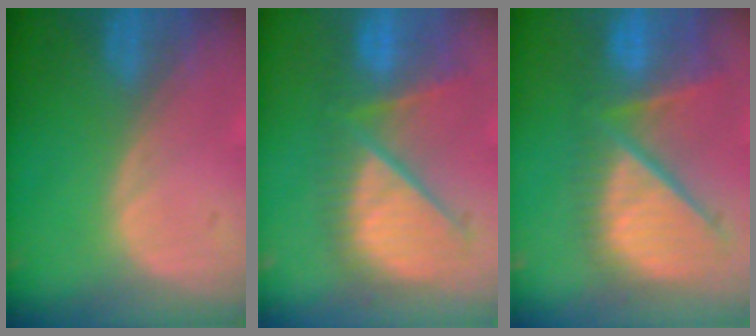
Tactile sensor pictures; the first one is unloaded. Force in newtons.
{"total": 10.5, "press": 9.7, "slide": 3.8}
{"total": 12.3, "press": 10.6, "slide": 6.3}